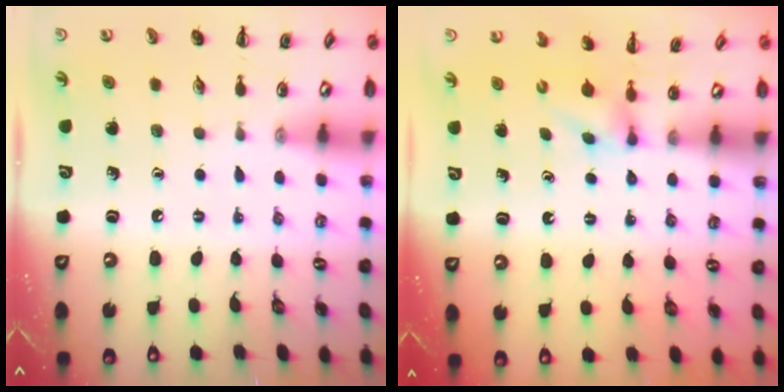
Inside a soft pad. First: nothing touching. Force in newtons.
{"total": 2.5, "press": 2.3, "slide": 0.9}